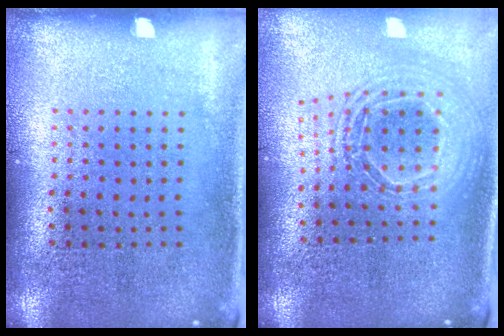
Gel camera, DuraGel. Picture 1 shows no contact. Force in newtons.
{"total": 2.0, "press": 1.6, "slide": 1.3}